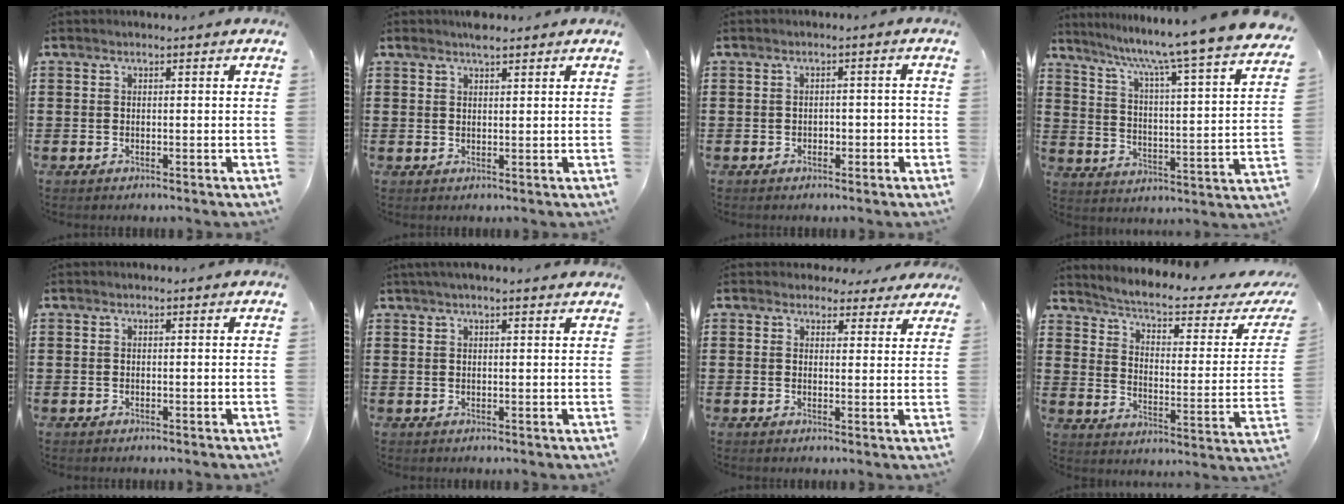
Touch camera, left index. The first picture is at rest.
{"total": 2.4, "force": [2.0, 0.5, 1.2], "torque": [-0.027, 0.003, 0.037]}
{"total": 1.7, "force": [-0.9, 1.1, 0.9], "torque": [-0.021, 0.004, -0.022]}
{"total": 8.5, "force": [7.2, -1.7, 4.2], "torque": [-0.101, -0.065, 0.107]}
{"total": 0.0}
{"total": 2.0, "force": [1.6, 0.1, 1.2], "torque": [-0.026, 0.003, 0.029]}
{"total": 3.3, "force": [2.9, 1.4, 0.5], "torque": [-0.012, -0.004, 0.053]}
{"total": 4.2, "force": [3.3, 0.1, 2.6], "torque": [-0.068, -0.032, 0.046]}